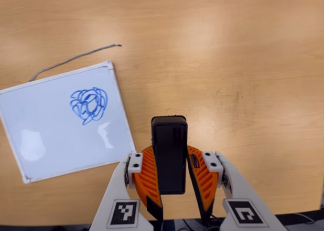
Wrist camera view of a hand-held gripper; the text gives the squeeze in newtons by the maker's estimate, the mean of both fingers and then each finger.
{"total": 8.4, "left": 7.8, "right": 9.0}